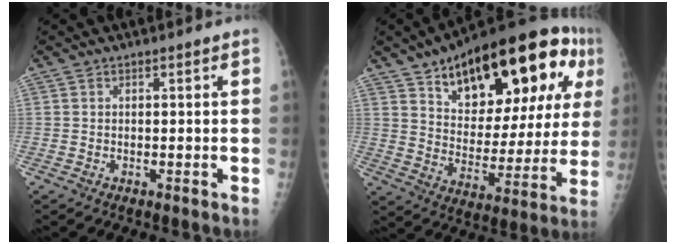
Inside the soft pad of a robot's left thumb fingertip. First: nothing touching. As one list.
[{"total": 29.4, "force": [13.4, 13.1, 22.7], "torque": [-0.300, -0.006, 0.204]}]